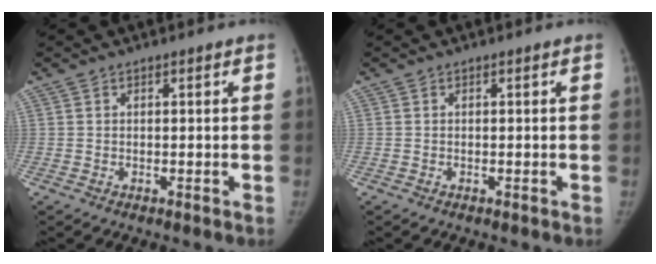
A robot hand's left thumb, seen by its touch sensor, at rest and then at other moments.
{"total": 0.0}